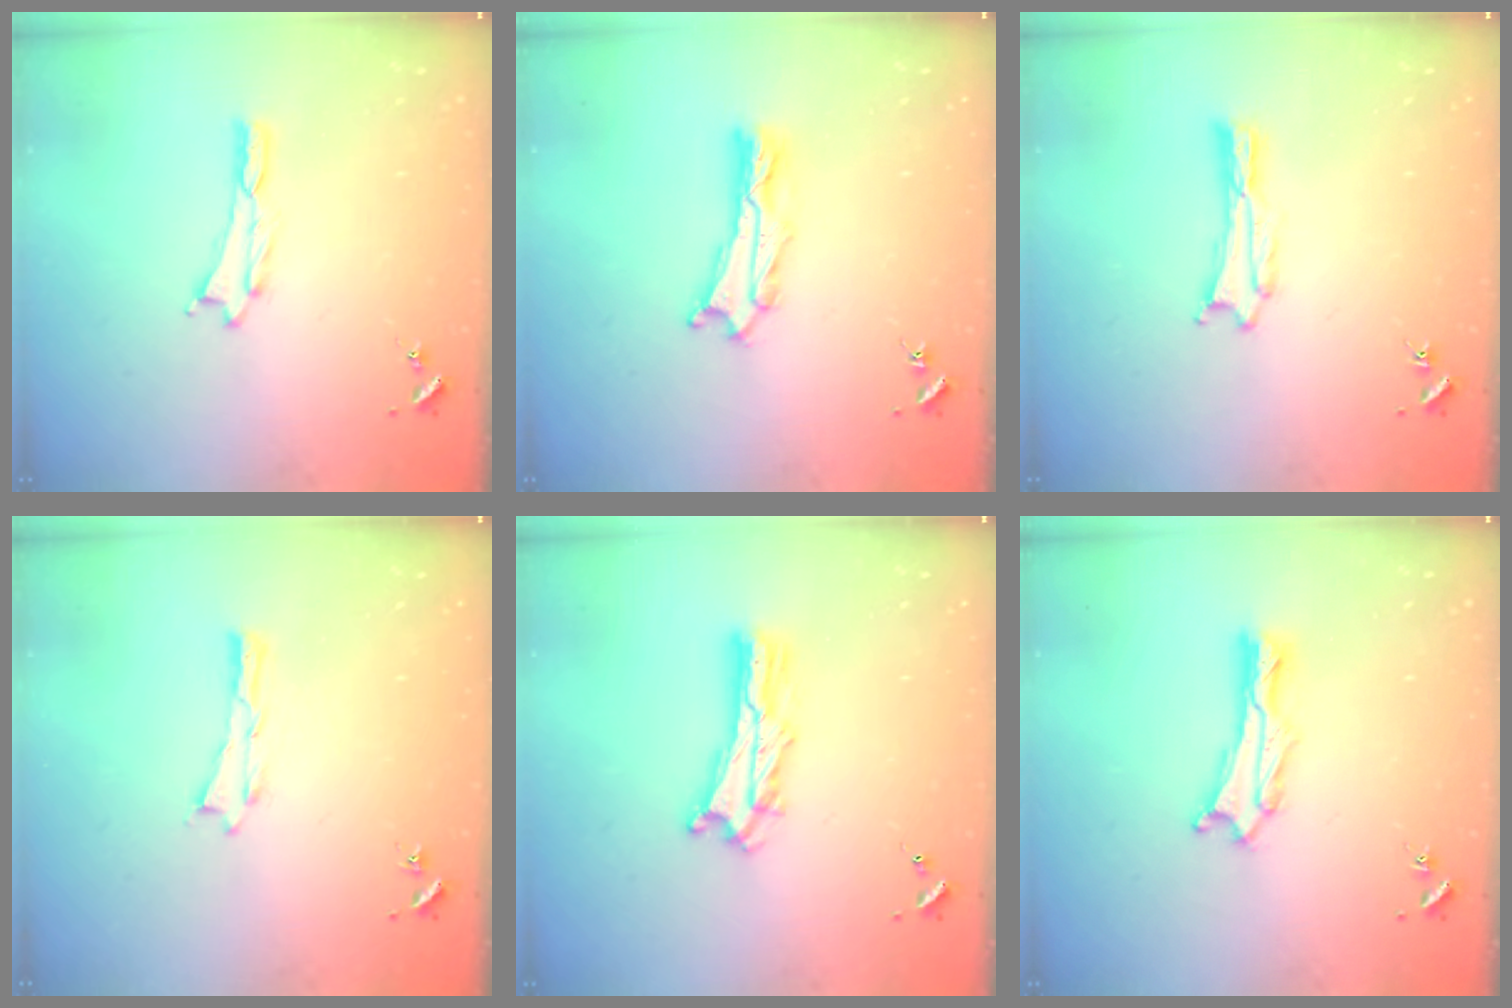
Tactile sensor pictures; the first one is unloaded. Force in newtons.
{"total": 2.4, "press": 2.4, "slide": 0.3}
{"total": 0.0}
{"total": 0.0}
{"total": 4.3, "press": 4.3, "slide": 0.4}
{"total": 1.1, "press": 1.1, "slide": 0.2}